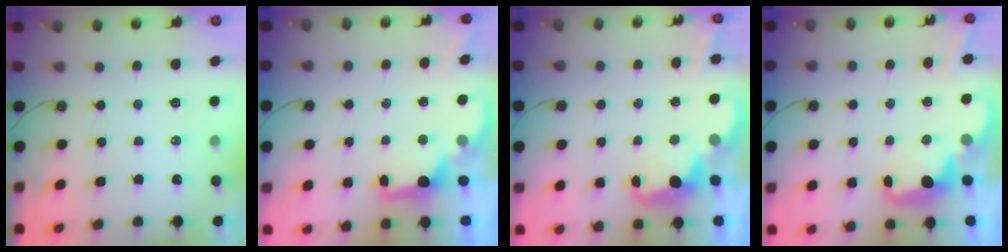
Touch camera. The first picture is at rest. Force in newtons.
{"total": 2.1, "press": 1.9, "slide": 0.8}
{"total": 2.6, "press": 2.6, "slide": 0.5}
{"total": 2.6, "press": 2.6, "slide": 0.5}